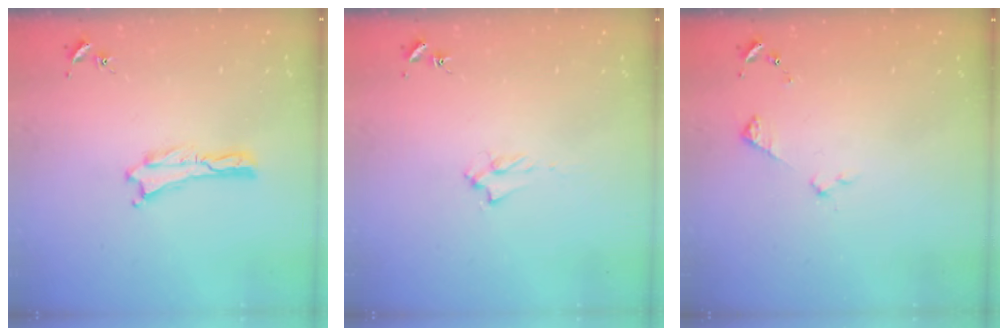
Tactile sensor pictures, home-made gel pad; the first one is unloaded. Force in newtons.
{"total": 1.7, "press": 1.6, "slide": 0.3}
{"total": 2.9, "press": 2.9, "slide": 0.3}